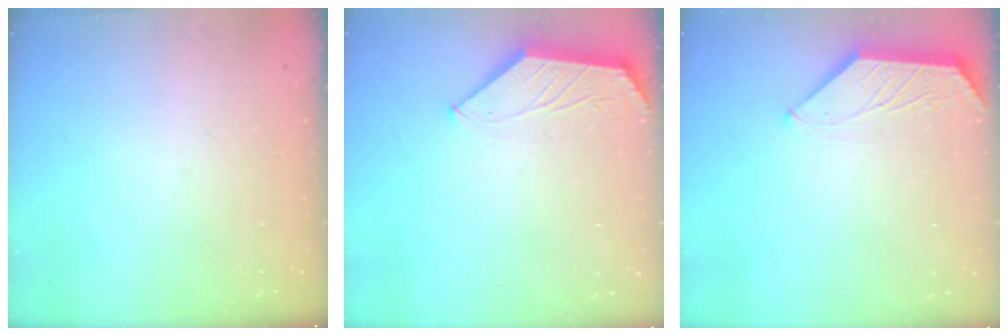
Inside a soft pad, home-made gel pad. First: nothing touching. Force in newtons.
{"total": 1.8, "press": 1.8, "slide": 0.2}
{"total": 1.2, "press": 1.1, "slide": 0.3}